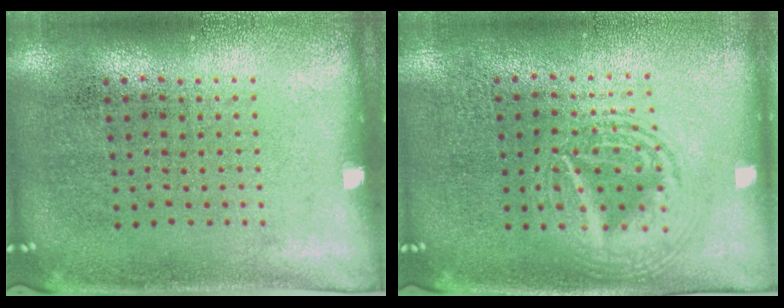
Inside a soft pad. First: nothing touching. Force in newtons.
{"total": 2.9, "press": 2.8, "slide": 0.3}